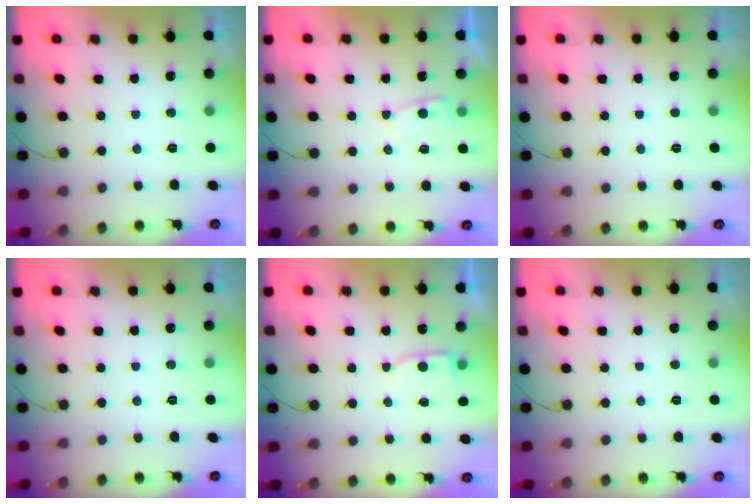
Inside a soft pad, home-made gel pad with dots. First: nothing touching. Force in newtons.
{"total": 4.4, "press": 4.4, "slide": 0.5}
{"total": 1.7, "press": 1.6, "slide": 0.2}
{"total": 0.0}
{"total": 3.6, "press": 3.6, "slide": 0.3}
{"total": 1.6, "press": 1.6, "slide": 0.2}